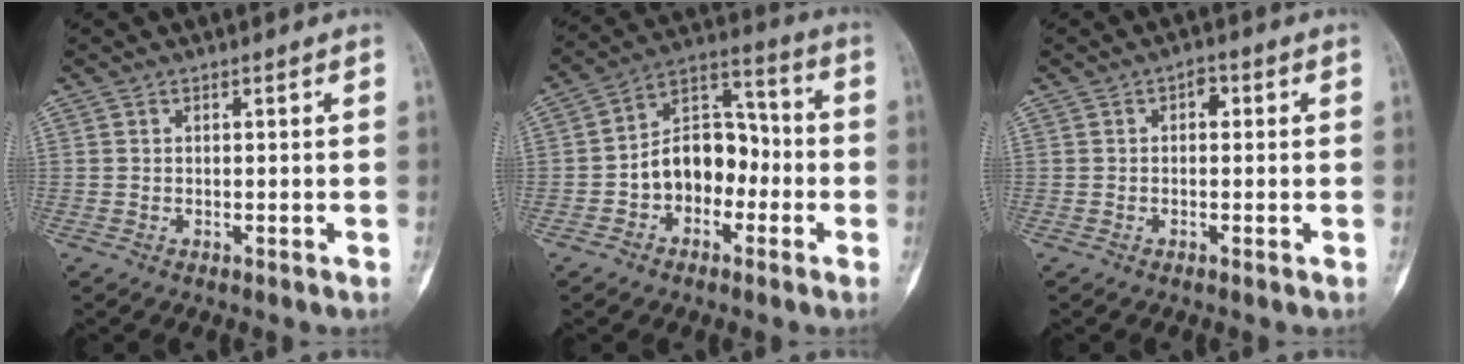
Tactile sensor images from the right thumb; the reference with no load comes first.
{"total": 12.4, "force": [-2.8, 8.9, 8.1], "torque": [-0.094, 0.055, -0.058]}
{"total": 2.1, "force": [0.3, 1.4, 1.6], "torque": [-0.011, 0.007, -0.004]}